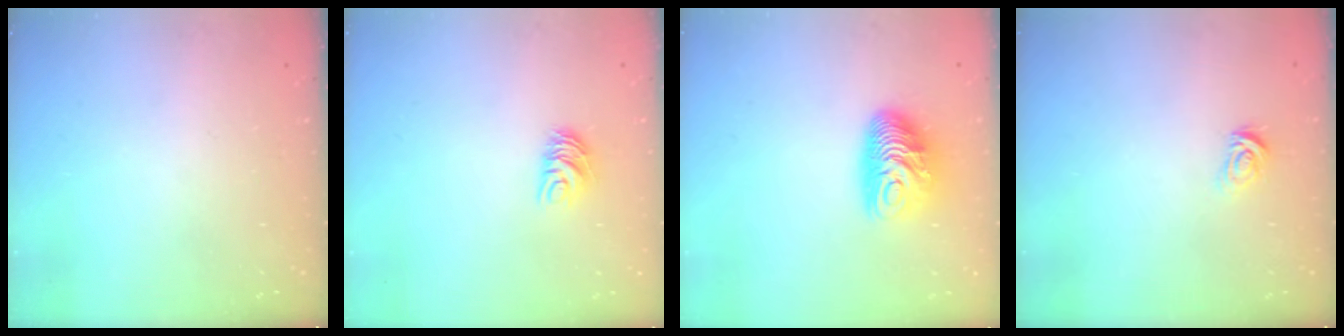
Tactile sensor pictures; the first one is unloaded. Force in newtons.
{"total": 6.8, "press": 6.8, "slide": 0.5}
{"total": 10.9, "press": 10.9, "slide": 0.8}
{"total": 2.6, "press": 2.6, "slide": 0.3}